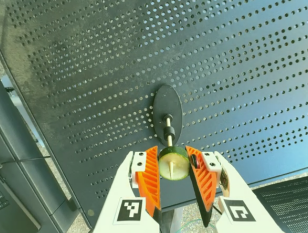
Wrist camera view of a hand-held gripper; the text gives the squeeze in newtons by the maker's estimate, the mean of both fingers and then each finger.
{"total": 10.3, "left": 9.9, "right": 10.7}